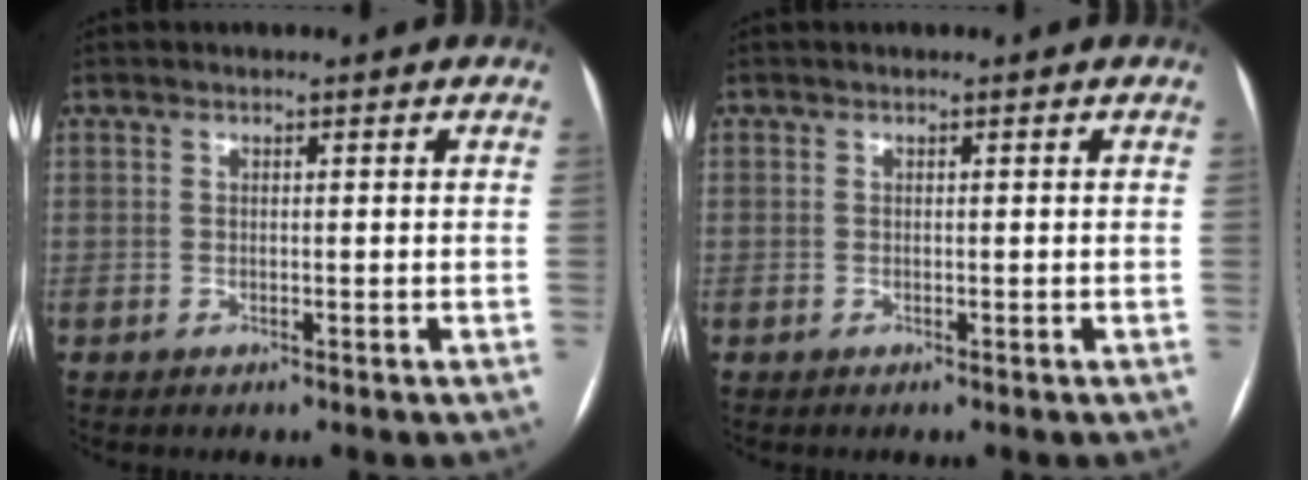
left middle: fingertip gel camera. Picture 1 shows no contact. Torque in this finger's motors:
{"motor_torque": [0.10, -0.14, 0.00, 0.00]}